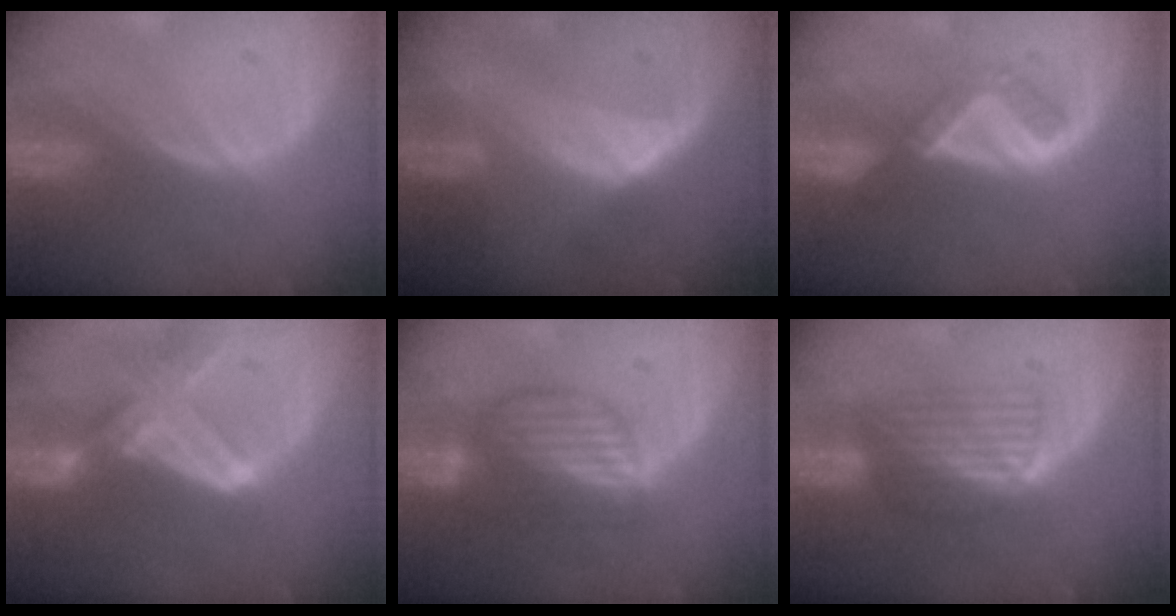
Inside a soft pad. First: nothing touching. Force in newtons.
{"total": 6.5, "press": 5.8, "slide": 3.0}
{"total": 5.1, "press": 4.4, "slide": 2.7}
{"total": 7.7, "press": 6.8, "slide": 3.5}
{"total": 6.4, "press": 6.3, "slide": 0.7}
{"total": 6.9, "press": 5.8, "slide": 3.7}